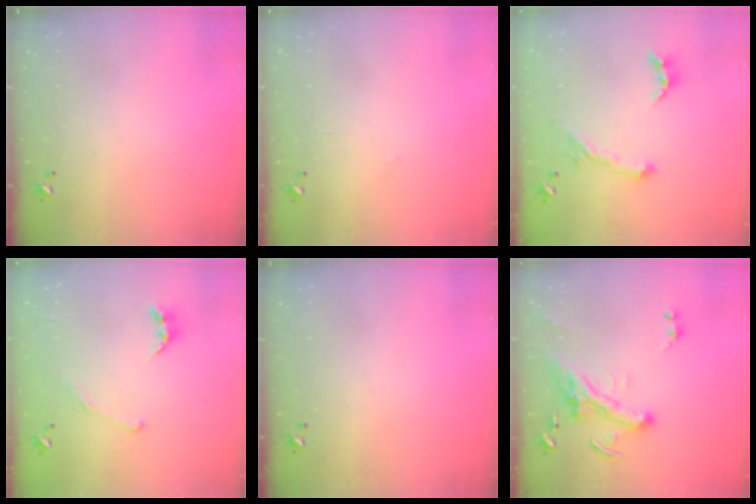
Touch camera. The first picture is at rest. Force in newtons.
{"total": 0.9, "press": 0.7, "slide": 0.6}
{"total": 0.8, "press": 0.8, "slide": 0.2}
{"total": 2.3, "press": 2.3, "slide": 0.5}
{"total": 0.0}
{"total": 6.7, "press": 6.5, "slide": 1.6}